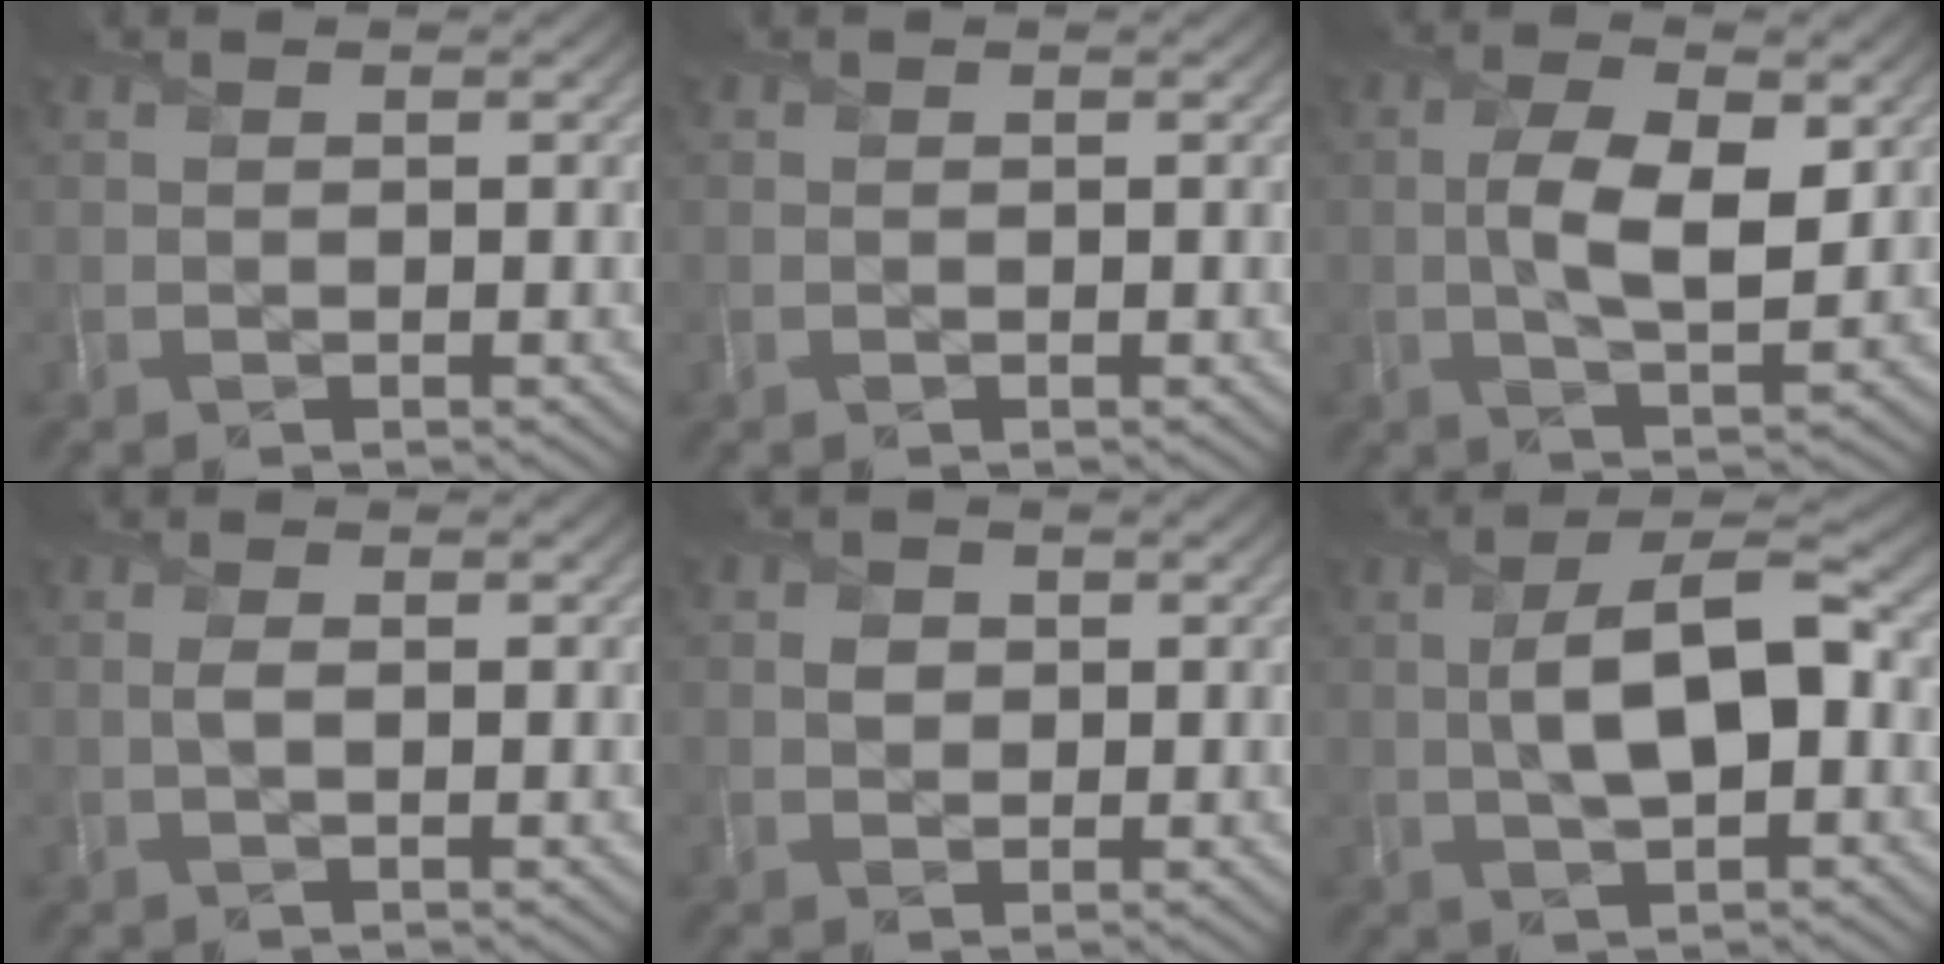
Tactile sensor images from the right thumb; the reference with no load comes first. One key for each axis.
{"total": 0.0}
{"total": 7.2, "fx": 0.5, "fy": 3.1, "fz": 6.5, "tx": -0.128, "ty": -0.004, "tz": 0.008}
{"total": 1.3, "fx": 0.0, "fy": 0.5, "fz": 1.2, "tx": -0.025, "ty": 0.000, "tz": -0.004}
{"total": 1.8, "fx": 0.2, "fy": 1.6, "fz": 0.6, "tx": -0.011, "ty": -0.003, "tz": -0.002}
{"total": 9.1, "fx": 0.2, "fy": 3.9, "fz": 8.3, "tx": -0.146, "ty": 0.012, "tz": -0.005}